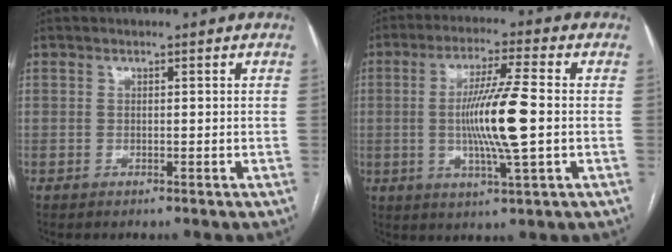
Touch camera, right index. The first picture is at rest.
{"total": 11.3, "force": [-0.6, 0.1, 11.3], "torque": [-0.214, -0.006, -0.014]}